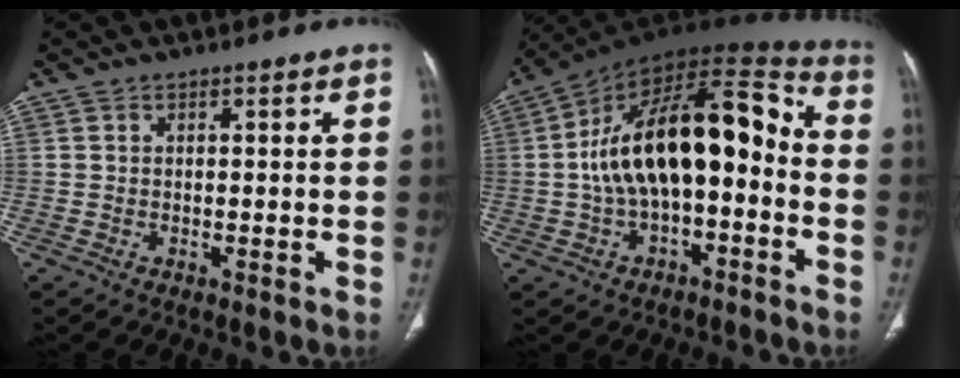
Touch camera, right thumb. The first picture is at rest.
{"total": 21.3, "force": [-1.7, 10.7, 18.3], "torque": [-0.292, 0.060, -0.029]}